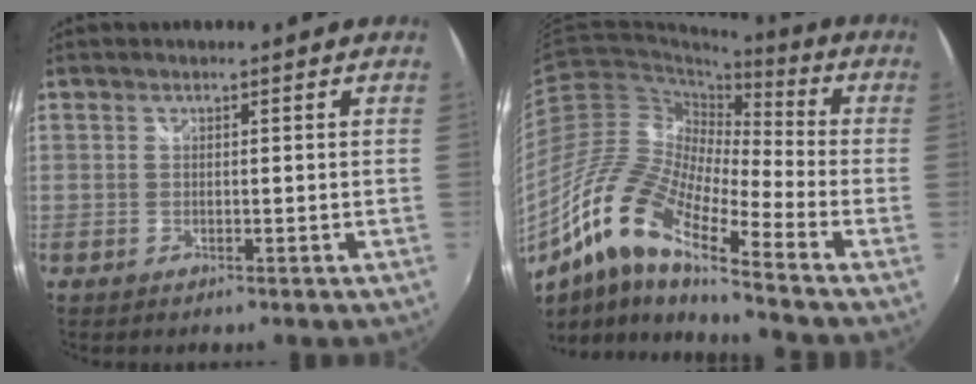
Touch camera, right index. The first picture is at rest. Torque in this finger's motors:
{"motor_torque": [1.12, -1.02, 0.76, 0.18]}